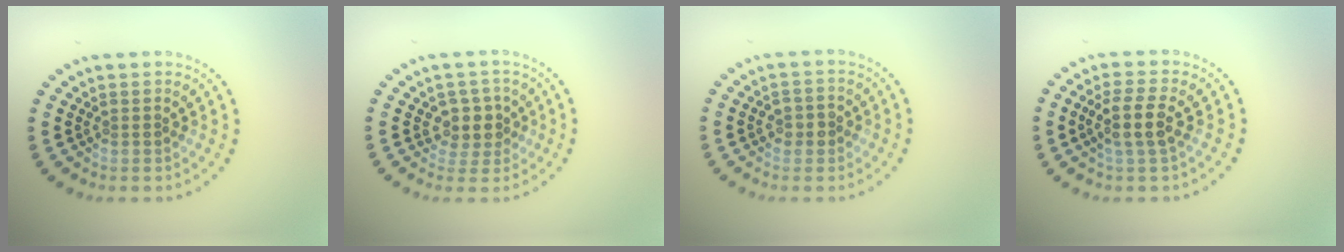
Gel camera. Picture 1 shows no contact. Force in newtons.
{"total": 2.7, "press": 2.3, "slide": 1.5}
{"total": 1.8, "press": 1.8, "slide": 0.0}
{"total": 2.9, "press": 2.6, "slide": 1.4}